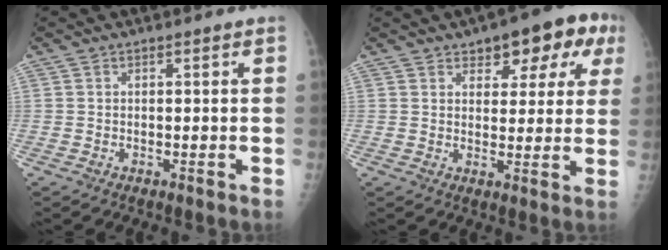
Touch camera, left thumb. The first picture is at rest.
{"total": 11.0, "force": [5.6, 5.4, 7.8], "torque": [-0.056, -0.001, 0.069]}